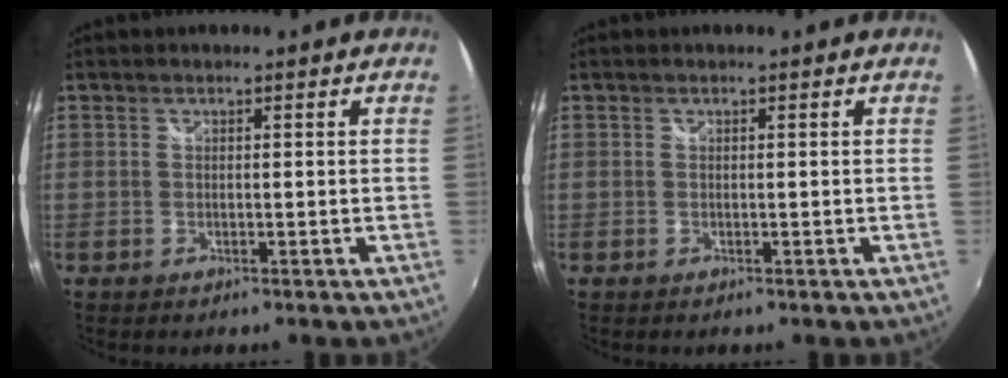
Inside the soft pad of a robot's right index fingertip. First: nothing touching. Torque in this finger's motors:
{"motor_torque": [0.00, 0.01, -0.02, 0.00]}